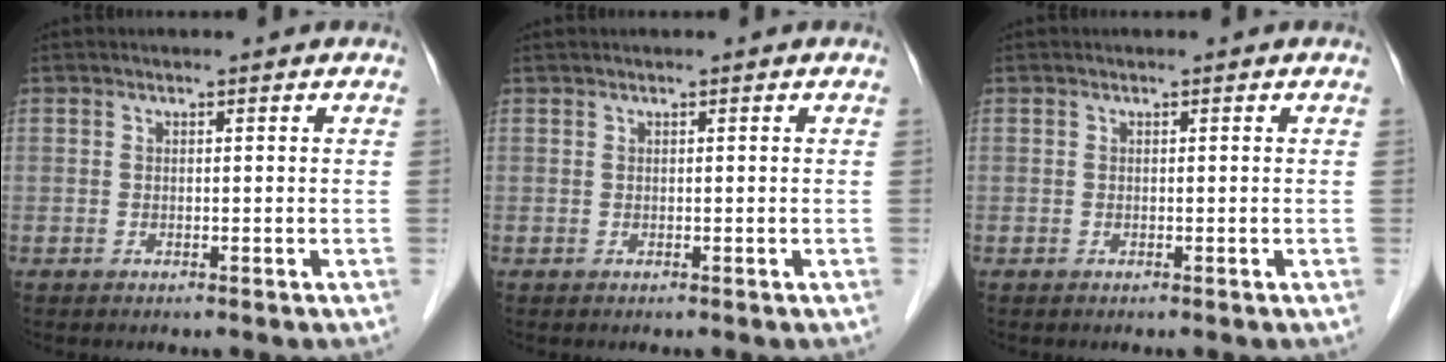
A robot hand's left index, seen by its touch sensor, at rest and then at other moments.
{"total": 0.8, "force": [0.6, 0.0, 0.5], "torque": [-0.015, 0.013, 0.017]}
{"total": 0.0}